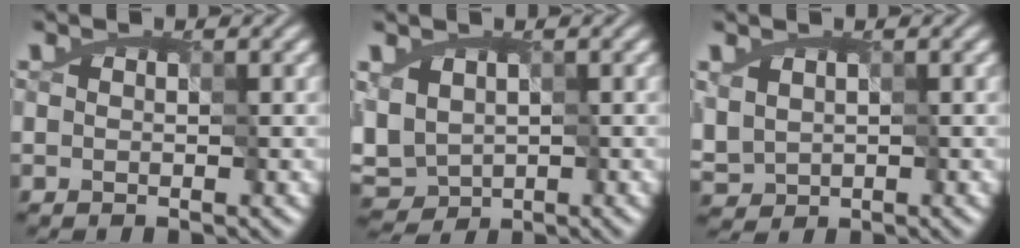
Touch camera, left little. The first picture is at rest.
{"total": 2.6, "force": [-0.8, 2.2, 1.1], "torque": [-0.031, -0.012, -0.003]}
{"total": 1.5, "force": [0.1, 1.4, 0.7], "torque": [-0.034, -0.008, 0.018]}